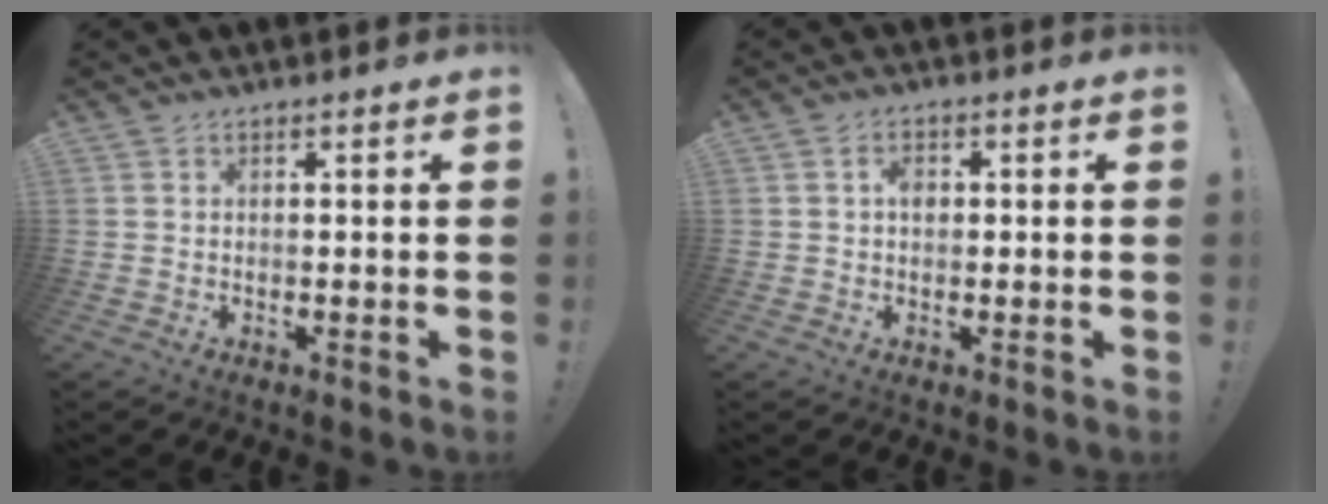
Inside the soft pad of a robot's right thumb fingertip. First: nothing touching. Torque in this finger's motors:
{"motor_torque": [0.04, -0.03, 0.04, 0.08, 0.00]}